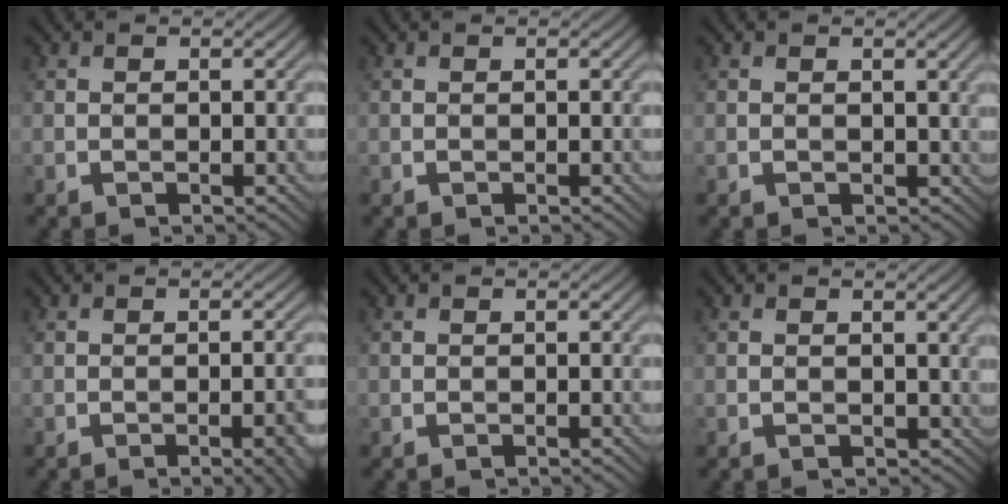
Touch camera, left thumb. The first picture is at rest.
{"total": 0.0}
{"total": 1.2, "force": [0.5, 1.0, 0.6], "torque": [-0.015, -0.001, 0.008]}
{"total": 2.6, "force": [-1.3, 0.3, 2.2], "torque": [-0.029, 0.003, -0.017]}
{"total": 0.0}
{"total": 1.8, "force": [0.6, 1.4, 1.0], "torque": [-0.022, -0.002, 0.008]}